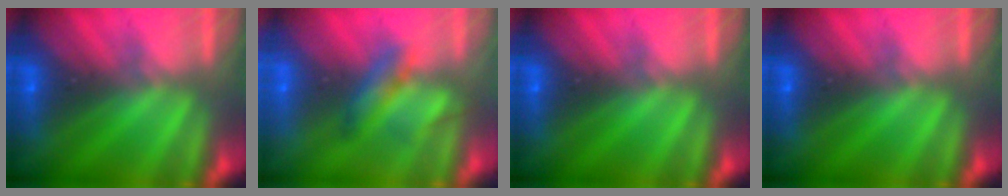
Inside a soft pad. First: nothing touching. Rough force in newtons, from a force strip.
{"total": 2.3}
{"total": 0.0}
{"total": 0.0}